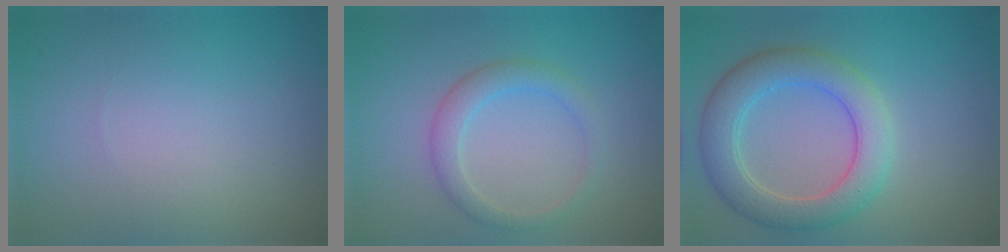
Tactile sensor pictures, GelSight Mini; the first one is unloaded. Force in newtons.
{"total": 2.4, "press": 2.4, "slide": 0.1}
{"total": 5.3, "press": 5.3, "slide": 0.2}